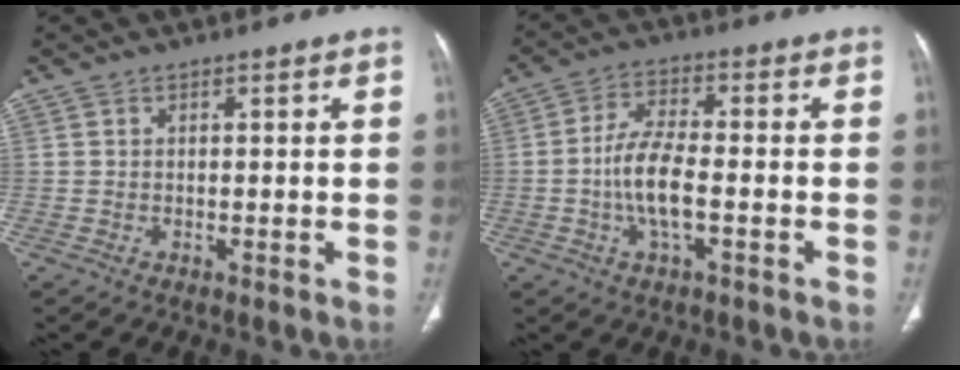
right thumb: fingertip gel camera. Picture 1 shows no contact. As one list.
[{"total": 8.5, "force": [-1.8, 3.2, 7.7], "torque": [-0.156, 0.016, -0.039]}]